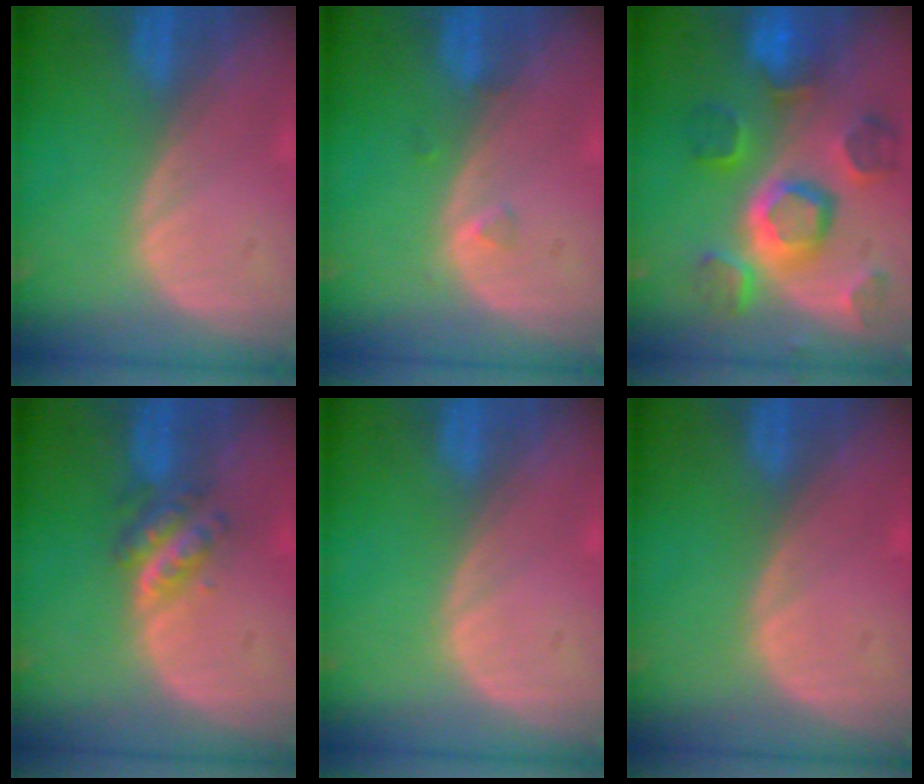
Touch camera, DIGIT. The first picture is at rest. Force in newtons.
{"total": 1.0, "press": 1.0, "slide": 0.2}
{"total": 11.6, "press": 10.0, "slide": 5.8}
{"total": 4.7, "press": 4.3, "slide": 2.0}
{"total": 0.0}
{"total": 0.5, "press": 0.0, "slide": 0.5}